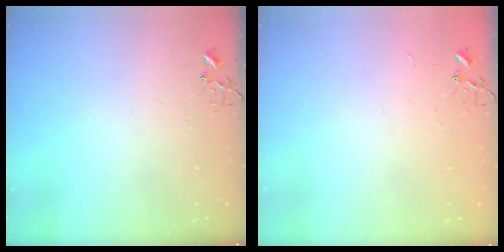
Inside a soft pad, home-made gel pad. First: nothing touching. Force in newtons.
{"total": 1.8, "press": 1.8, "slide": 0.2}